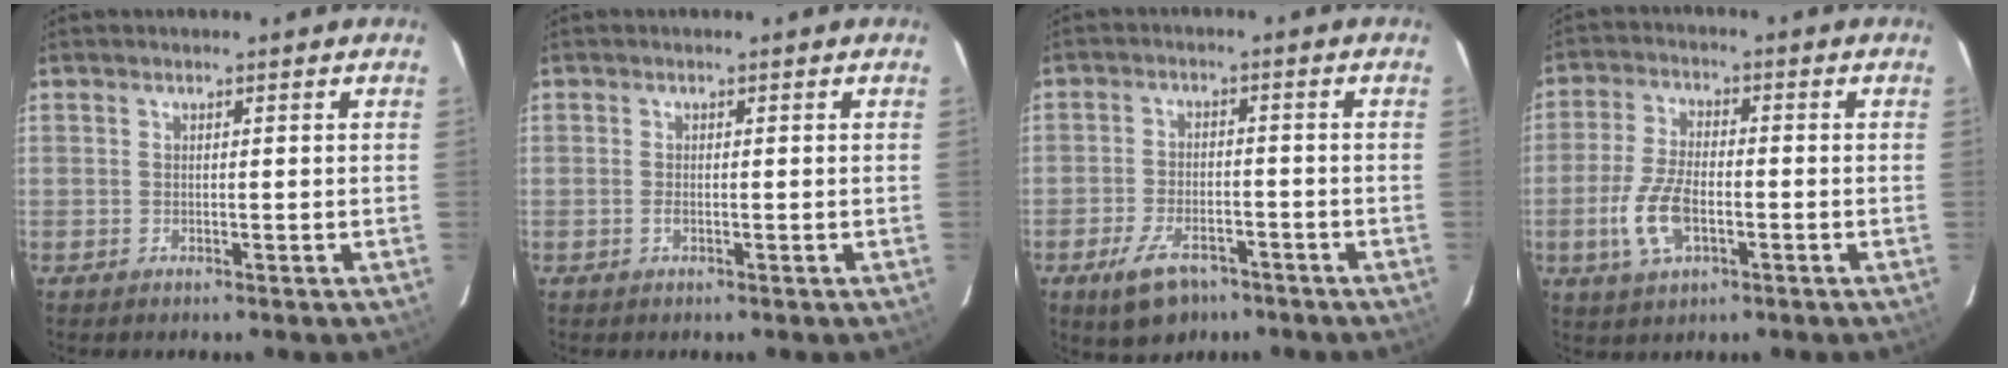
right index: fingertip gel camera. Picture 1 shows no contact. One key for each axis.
{"total": 0.8, "fx": -0.3, "fy": 0.3, "fz": 0.7, "tx": -0.014, "ty": 0.001, "tz": -0.006}
{"total": 8.8, "fx": -5.7, "fy": 4.6, "fz": 4.8, "tx": -0.114, "ty": -0.008, "tz": -0.092}
{"total": 9.0, "fx": -2.8, "fy": 4.3, "fz": 7.4, "tx": -0.162, "ty": 0.000, "tz": -0.052}